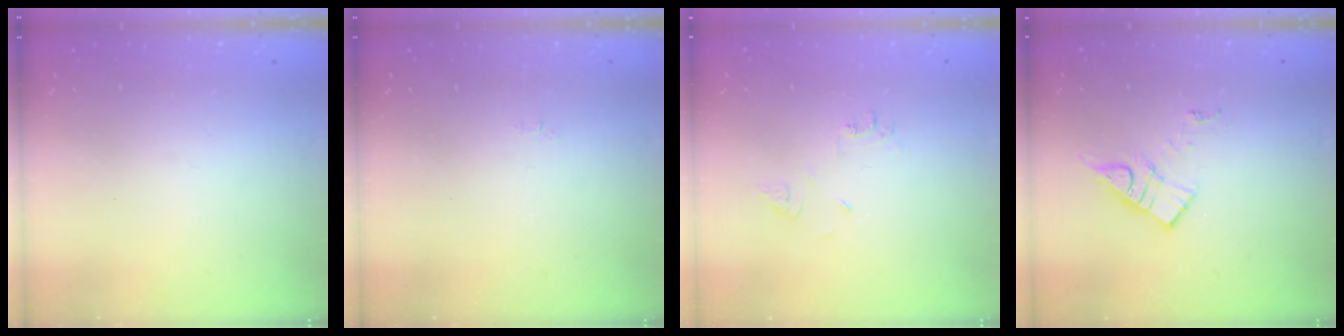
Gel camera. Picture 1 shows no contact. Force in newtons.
{"total": 2.5, "press": 2.5, "slide": 0.3}
{"total": 4.9, "press": 4.8, "slide": 0.7}
{"total": 9.4, "press": 9.4, "slide": 0.5}